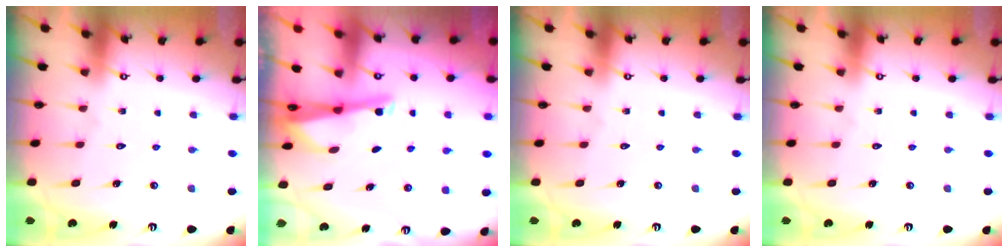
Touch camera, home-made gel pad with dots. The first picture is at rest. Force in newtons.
{"total": 2.6, "press": 2.6, "slide": 0.1}
{"total": 0.0}
{"total": 0.0}